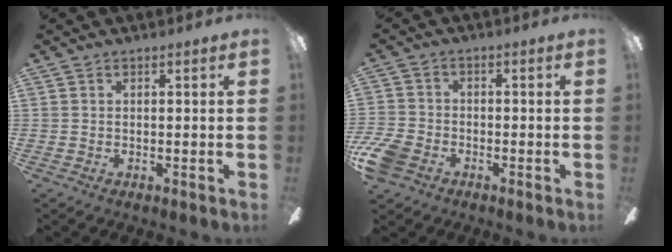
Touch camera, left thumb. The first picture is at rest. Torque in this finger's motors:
{"motor_torque": [-0.11, 0.23, -0.05, 0.14, 0.01]}